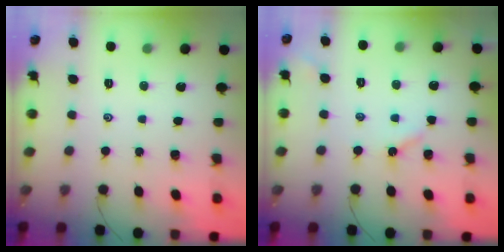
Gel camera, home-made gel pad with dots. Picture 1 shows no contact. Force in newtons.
{"total": 3.5, "press": 3.4, "slide": 0.4}